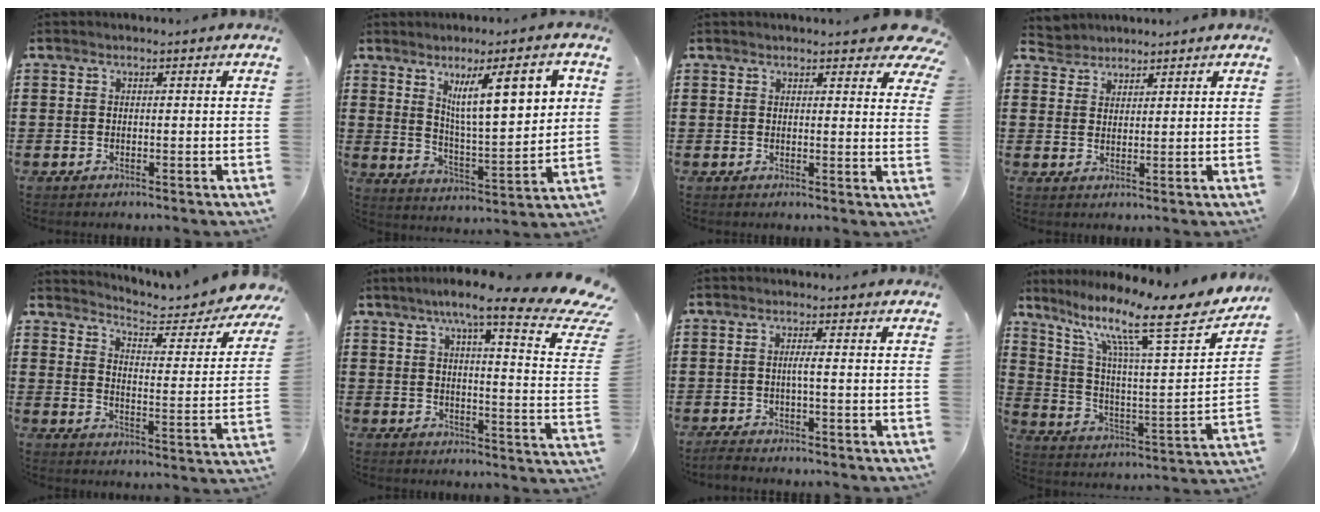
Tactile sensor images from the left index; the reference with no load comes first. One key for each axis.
{"total": 11.6, "fx": 5.6, "fy": 2.8, "fz": 9.8, "tx": -0.157, "ty": -0.020, "tz": 0.088}
{"total": 3.8, "fx": 3.3, "fy": 0.8, "fz": 1.6, "tx": -0.017, "ty": -0.016, "tz": 0.057}
{"total": 2.8, "fx": 2.4, "fy": 1.2, "fz": -0.6, "tx": -0.002, "ty": 0.000, "tz": 0.046}
{"total": 4.3, "fx": 4.1, "fy": 0.2, "fz": 1.1, "tx": -0.039, "ty": -0.036, "tz": 0.061}
{"total": 10.8, "fx": 7.8, "fy": 1.5, "fz": 7.3, "tx": -0.130, "ty": -0.043, "tz": 0.119}
{"total": 2.0, "fx": -1.1, "fy": -0.2, "fz": 1.7, "tx": -0.030, "ty": 0.000, "tz": -0.022}
{"total": 14.7, "fx": 10.0, "fy": 2.7, "fz": 10.5, "tx": -0.204, "ty": -0.058, "tz": 0.150}